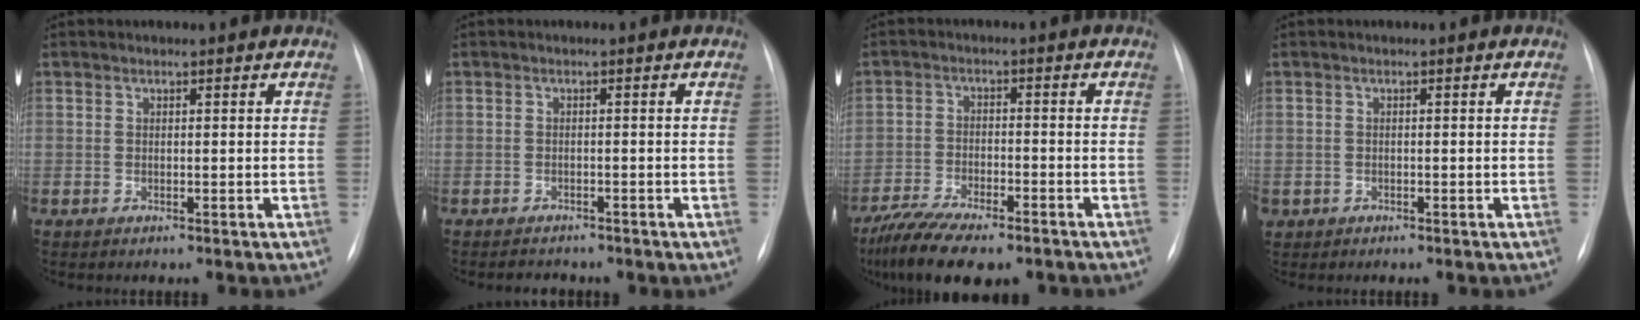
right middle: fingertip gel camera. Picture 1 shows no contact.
{"total": 2.0, "force": [-1.7, 1.0, 0.3], "torque": [-0.012, -0.002, -0.020]}
{"total": 11.8, "force": [-9.1, 3.5, 6.7], "torque": [-0.118, -0.016, -0.148]}
{"total": 1.2, "force": [-0.5, 1.1, 0.2], "torque": [-0.009, 0.003, -0.003]}